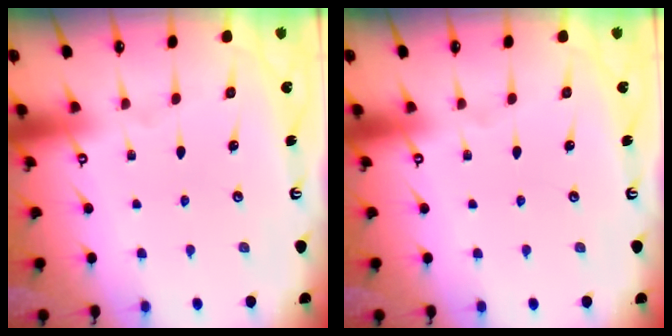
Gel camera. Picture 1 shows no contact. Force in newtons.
{"total": 0.0}